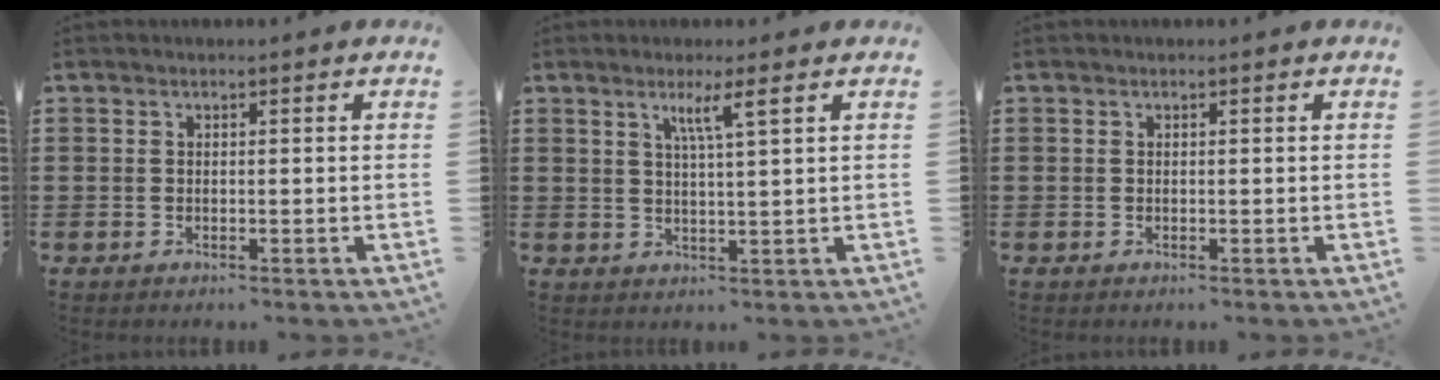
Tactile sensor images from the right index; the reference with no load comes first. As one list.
[{"total": 3.7, "force": [1.8, -0.4, 3.1], "torque": [-0.066, -0.005, 0.028]}, {"total": 0.0}]